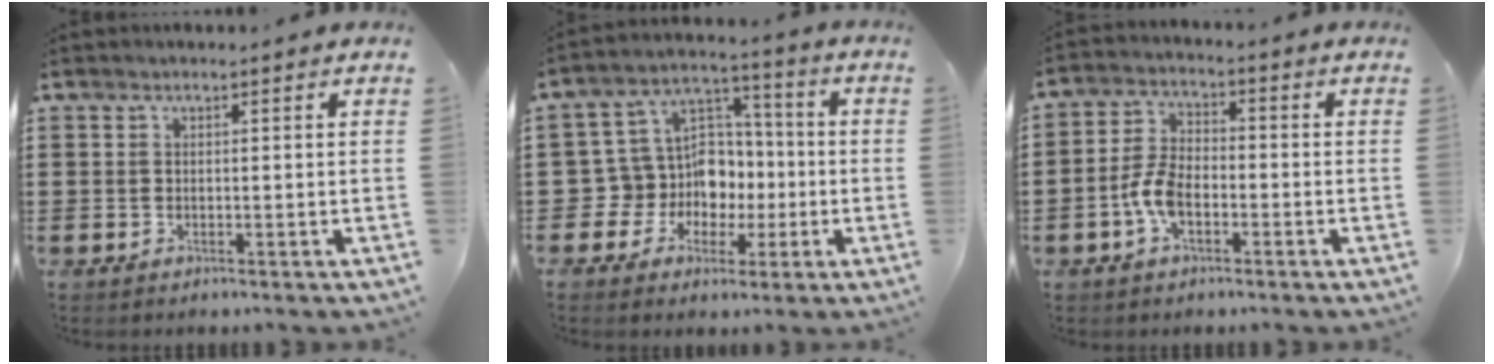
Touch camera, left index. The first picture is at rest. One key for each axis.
{"total": 9.9, "fx": -0.6, "fy": 9.4, "fz": 3.3, "tx": -0.114, "ty": -0.005, "tz": -0.003}
{"total": 6.0, "fx": -2.1, "fy": 3.2, "fz": 4.6, "tx": -0.113, "ty": 0.001, "tz": -0.048}